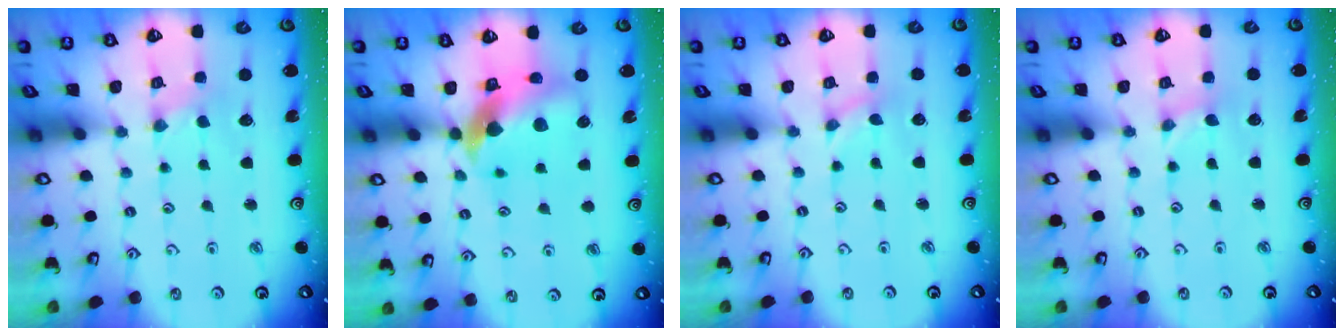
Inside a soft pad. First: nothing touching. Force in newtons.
{"total": 10.8, "press": 10.7, "slide": 1.4}
{"total": 0.0}
{"total": 0.0}